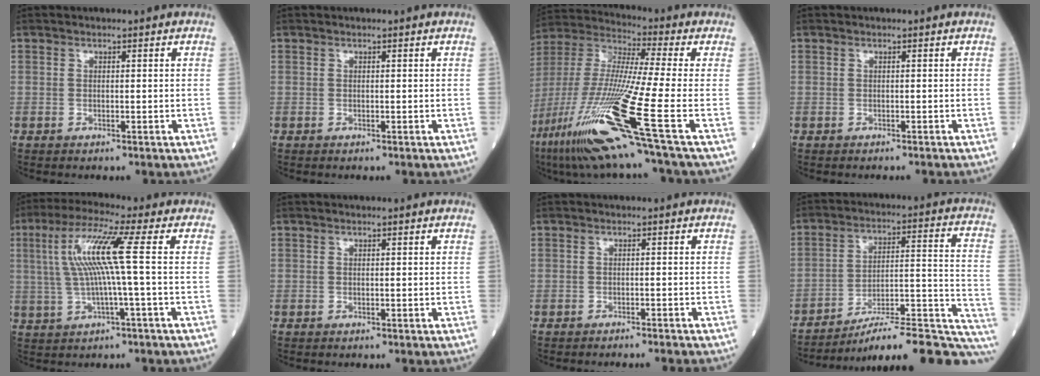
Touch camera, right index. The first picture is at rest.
{"total": 0.0}
{"total": 22.2, "force": [-11.4, -1.2, 19.0], "torque": [-0.411, -0.057, -0.219]}
{"total": 1.3, "force": [-1.2, 0.3, 0.2], "torque": [-0.004, -0.001, -0.015]}
{"total": 9.6, "force": [1.3, -0.9, 9.5], "torque": [-0.195, 0.018, 0.027]}
{"total": 0.0}
{"total": 4.2, "force": [-4.1, -0.4, 1.1], "torque": [-0.014, -0.011, -0.047]}
{"total": 22.3, "force": [-19.1, 2.0, 11.4], "torque": [-0.085, 0.031, -0.268]}